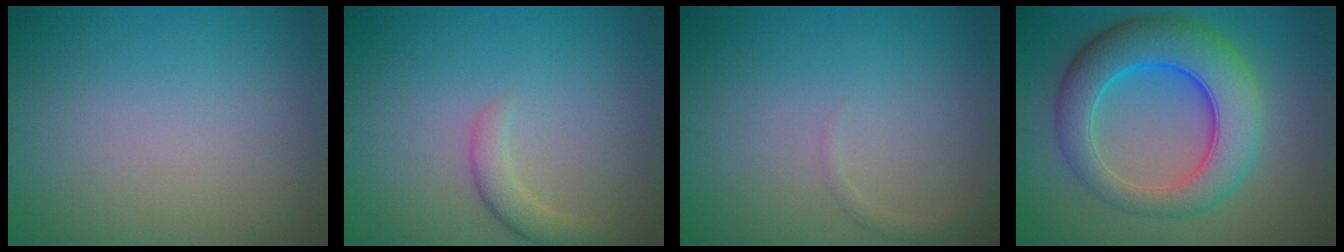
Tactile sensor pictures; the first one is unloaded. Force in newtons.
{"total": 1.9, "press": 1.9, "slide": 0.2}
{"total": 0.8, "press": 0.8, "slide": 0.1}
{"total": 8.7, "press": 8.7, "slide": 0.2}